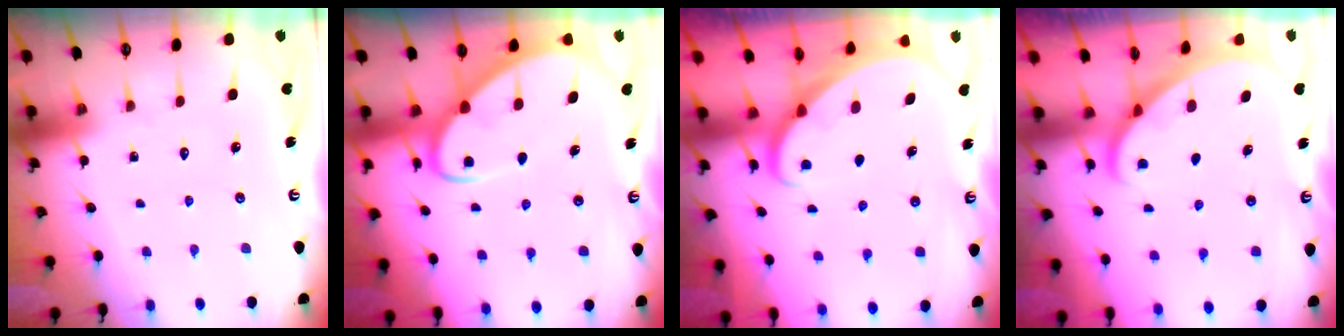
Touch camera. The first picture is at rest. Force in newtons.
{"total": 5.5, "press": 5.5, "slide": 0.5}
{"total": 2.0, "press": 2.0, "slide": 0.2}
{"total": 2.1, "press": 2.1, "slide": 0.1}